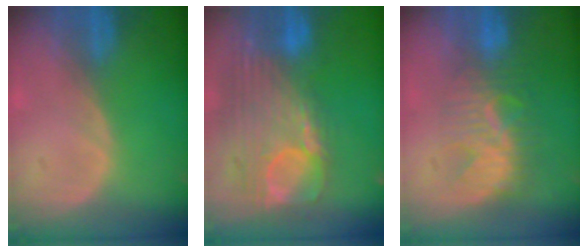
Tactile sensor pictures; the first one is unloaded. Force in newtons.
{"total": 12.7, "press": 10.7, "slide": 6.7}
{"total": 8.1, "press": 7.9, "slide": 1.8}